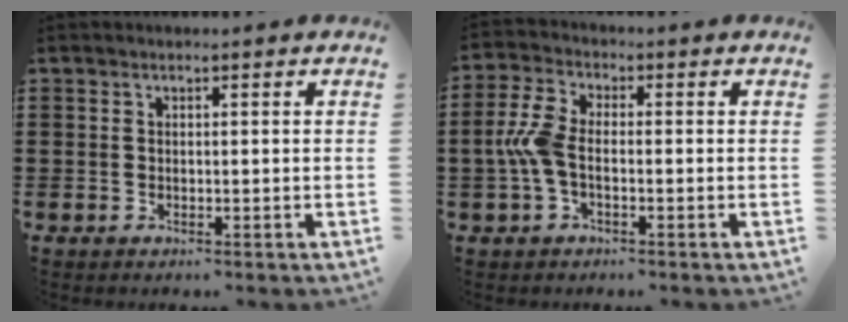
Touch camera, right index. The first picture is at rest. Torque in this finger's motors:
{"motor_torque": [1.19, -0.09, 0.65, 0.21]}